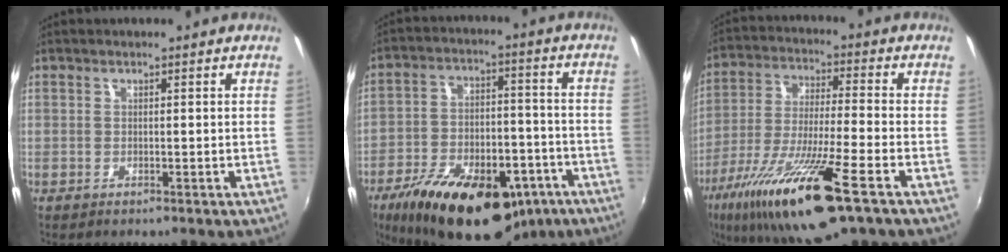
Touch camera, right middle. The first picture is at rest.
{"total": 25.5, "force": [-15.8, 12.2, 15.9], "torque": [-0.288, -0.016, -0.227]}
{"total": 20.0, "force": [-11.4, 2.6, 16.2], "torque": [-0.321, -0.051, -0.208]}